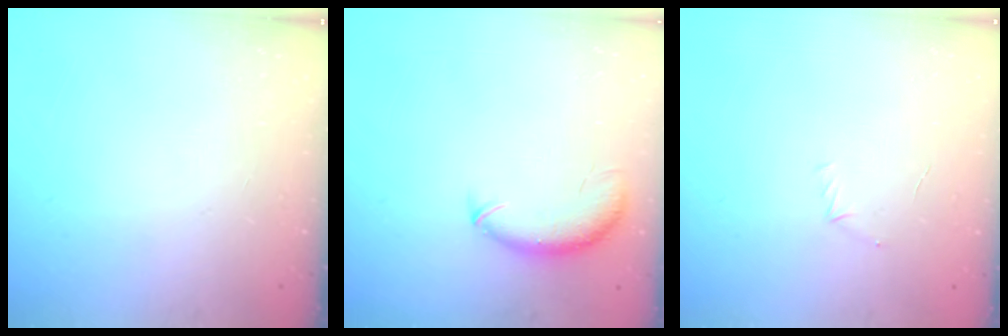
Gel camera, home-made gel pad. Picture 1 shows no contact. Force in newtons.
{"total": 8.7, "press": 8.6, "slide": 1.6}
{"total": 4.7, "press": 4.5, "slide": 1.3}